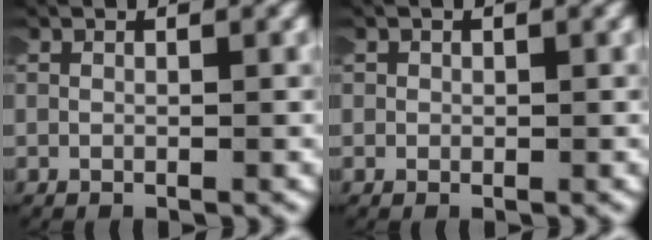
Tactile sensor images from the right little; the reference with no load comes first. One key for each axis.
{"total": 0.6, "fx": -0.1, "fy": 0.5, "fz": -0.3, "tx": 0.000, "ty": 0.000, "tz": -0.005}